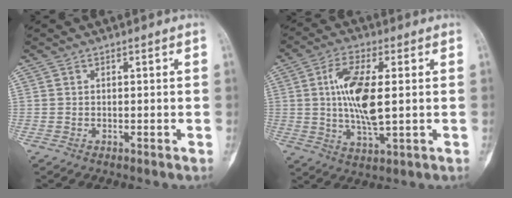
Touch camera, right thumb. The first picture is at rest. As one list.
[{"total": 11.6, "force": [1.0, 4.3, 10.7], "torque": [-0.211, -0.008, 0.018]}]